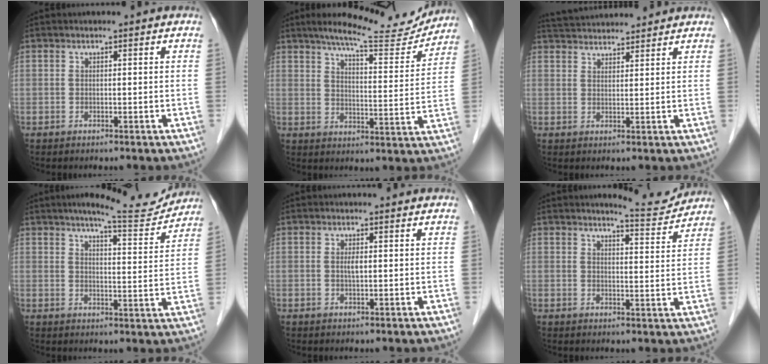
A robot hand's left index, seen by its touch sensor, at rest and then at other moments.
{"total": 13.8, "force": [12.6, 1.6, 5.4], "torque": [-0.078, -0.011, 0.173]}
{"total": 8.8, "force": [8.5, 1.0, 2.2], "torque": [-0.044, 0.037, 0.133]}
{"total": 9.6, "force": [8.9, 0.7, 3.5], "torque": [-0.050, -0.006, 0.115]}
{"total": 1.3, "force": [0.2, 0.2, 1.3], "torque": [-0.026, 0.001, 0.004]}
{"total": 5.5, "force": [5.4, 0.1, 0.9], "torque": [-0.022, -0.016, 0.068]}